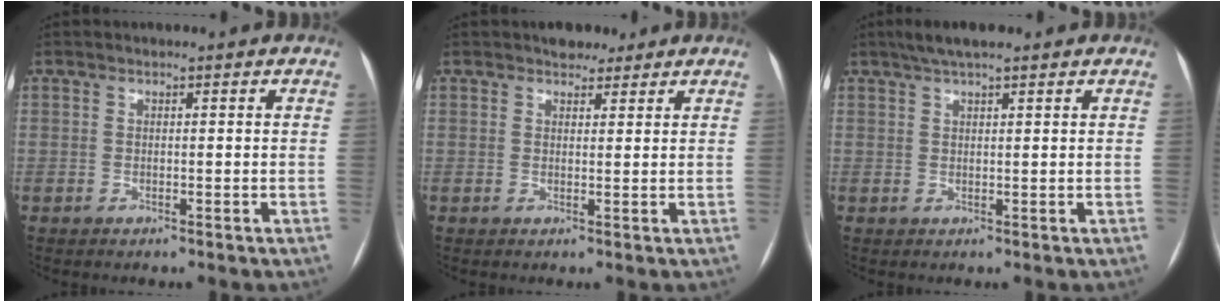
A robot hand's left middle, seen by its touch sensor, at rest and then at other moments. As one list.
[{"total": 3.1, "force": [2.5, 1.7, 1.0], "torque": [-0.013, 0.008, 0.035]}, {"total": 5.1, "force": [3.8, 0.9, 3.2], "torque": [-0.057, 0.024, 0.064]}]